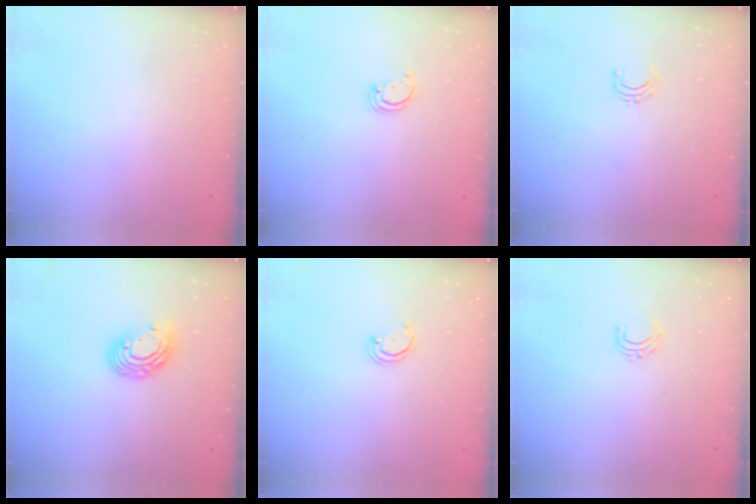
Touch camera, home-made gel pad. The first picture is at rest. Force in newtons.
{"total": 2.2, "press": 2.2, "slide": 0.2}
{"total": 4.0, "press": 4.0, "slide": 0.3}
{"total": 9.8, "press": 9.8, "slide": 0.9}
{"total": 2.2, "press": 2.2, "slide": 0.2}
{"total": 4.7, "press": 4.7, "slide": 0.3}